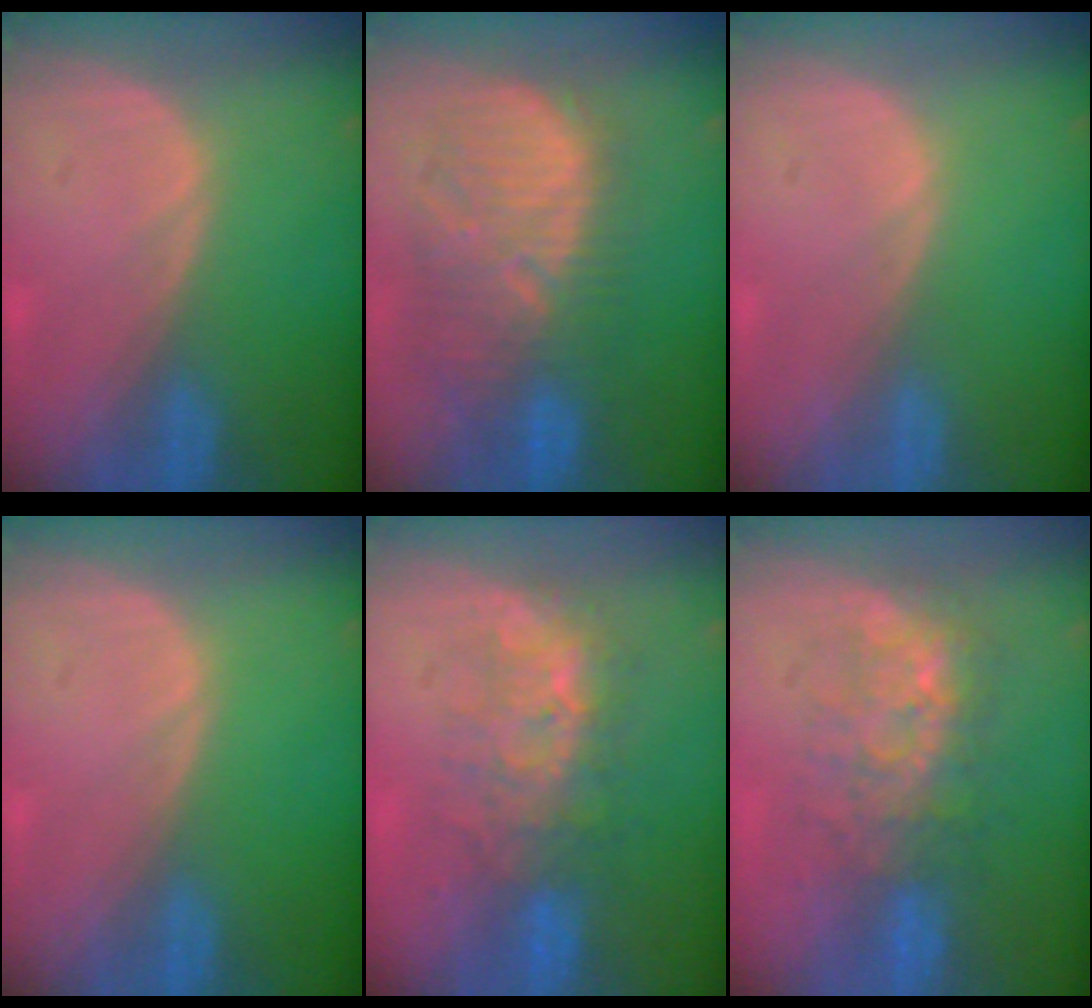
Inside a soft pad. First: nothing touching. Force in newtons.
{"total": 11.0, "press": 10.6, "slide": 2.7}
{"total": 0.0}
{"total": 0.0}
{"total": 7.6, "press": 7.3, "slide": 2.2}
{"total": 7.7, "press": 7.4, "slide": 1.8}